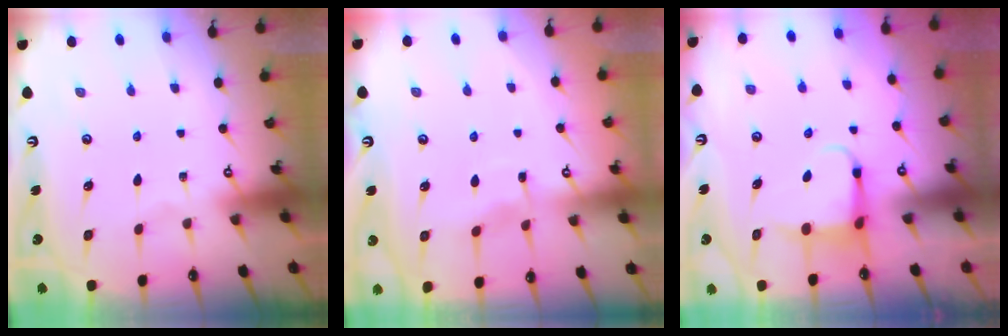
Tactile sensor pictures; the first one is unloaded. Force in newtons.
{"total": 4.7, "press": 4.7, "slide": 0.5}
{"total": 5.1, "press": 5.0, "slide": 0.7}